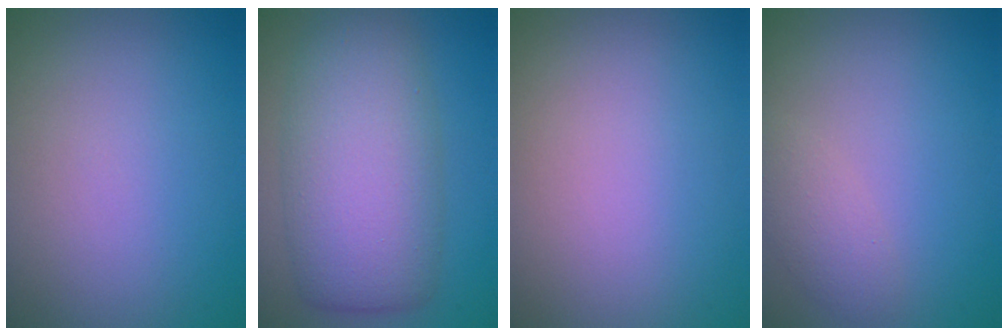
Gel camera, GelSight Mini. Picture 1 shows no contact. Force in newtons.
{"total": 8.7, "press": 8.7, "slide": 0.2}
{"total": 0.0}
{"total": 1.9, "press": 1.9, "slide": 0.1}